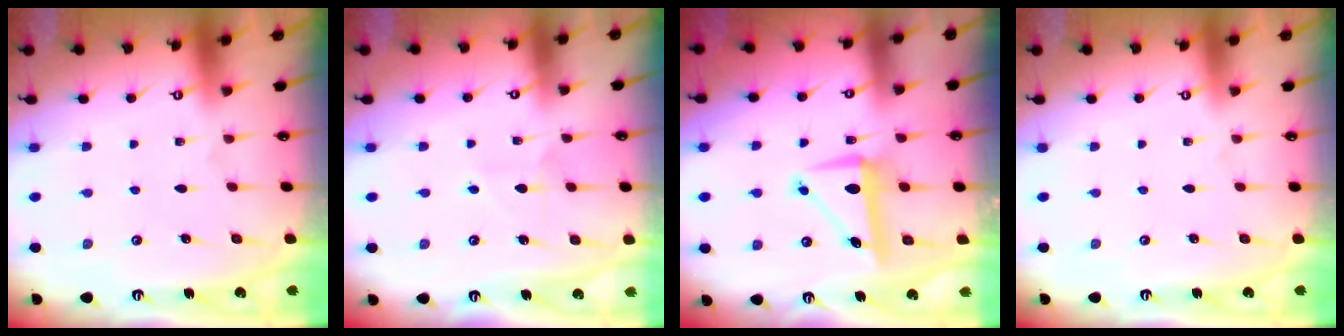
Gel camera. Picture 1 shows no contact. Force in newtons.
{"total": 5.9, "press": 5.9, "slide": 0.6}
{"total": 6.9, "press": 6.7, "slide": 1.6}
{"total": 0.0}